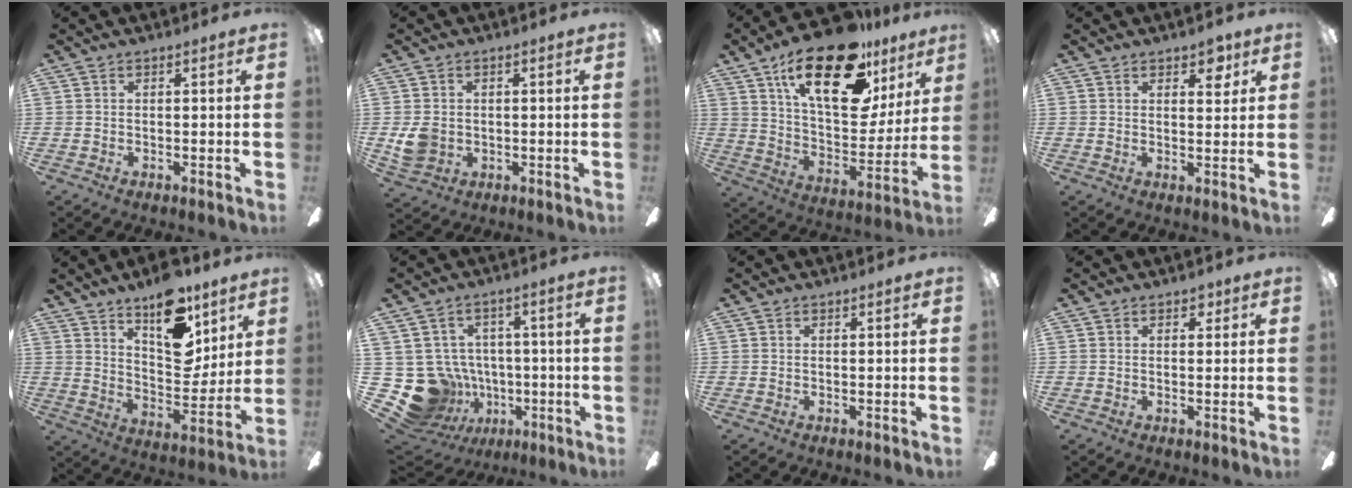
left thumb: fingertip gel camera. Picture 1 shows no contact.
{"total": 5.6, "force": [0.0, 4.9, 2.7], "torque": [-0.042, 0.007, 0.003]}
{"total": 26.5, "force": [15.7, 11.1, 18.2], "torque": [-0.282, -0.085, 0.271]}
{"total": 4.7, "force": [3.0, 2.3, 2.7], "torque": [-0.019, -0.011, 0.047]}
{"total": 18.2, "force": [11.8, 8.5, 11.0], "torque": [-0.158, -0.068, 0.203]}
{"total": 14.8, "force": [-3.1, 13.6, 5.1], "torque": [-0.141, 0.011, -0.027]}
{"total": 0.0}
{"total": 1.8, "force": [1.1, 1.2, 0.8], "torque": [-0.001, -0.002, 0.016]}